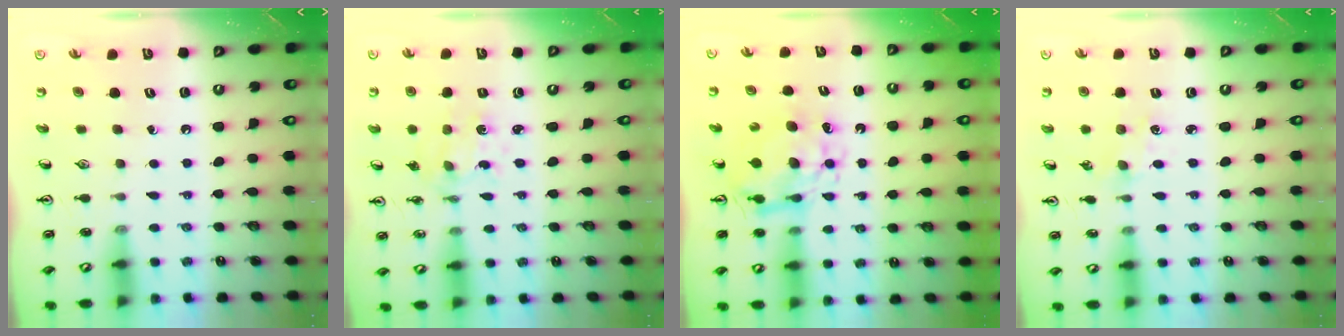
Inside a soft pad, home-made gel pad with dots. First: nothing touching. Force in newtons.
{"total": 2.3, "press": 2.3, "slide": 0.4}
{"total": 8.8, "press": 8.8, "slide": 0.9}
{"total": 2.4, "press": 2.4, "slide": 0.3}